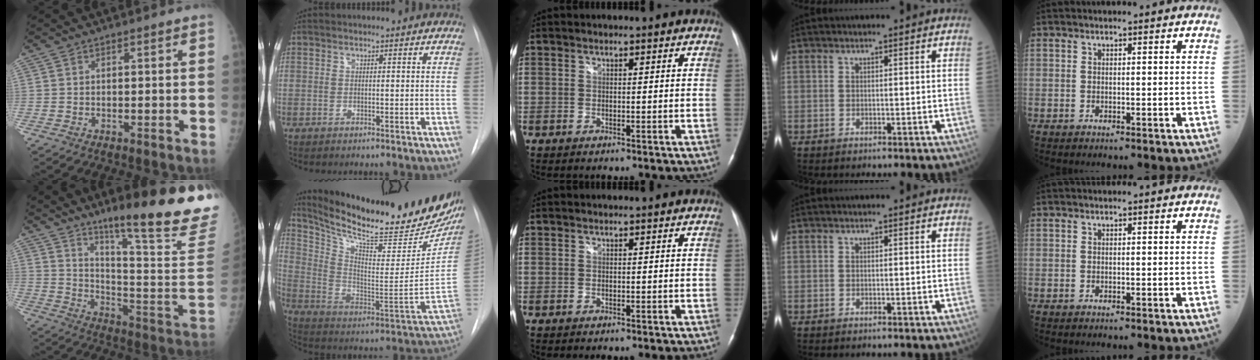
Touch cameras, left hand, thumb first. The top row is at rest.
{"thumb": {"total": 24.7, "force": [17.0, 1.8, 17.8], "torque": [-0.235, -0.111, 0.250]}, "index": {"total": 29.1, "force": [23.9, 5.1, 15.7], "torque": [-0.257, -0.071, 0.337]}}